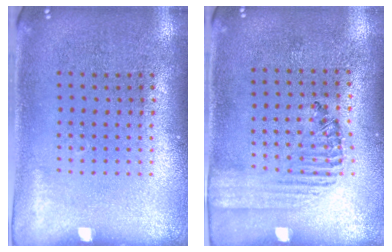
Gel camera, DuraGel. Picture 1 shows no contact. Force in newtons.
{"total": 1.4, "press": 1.2, "slide": 0.7}